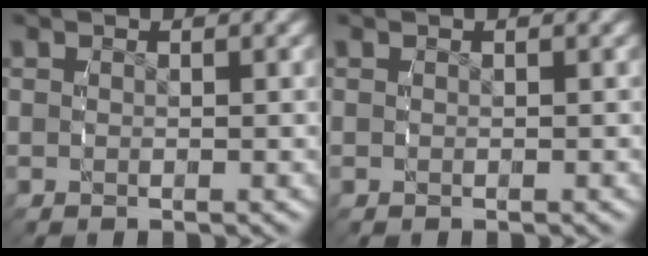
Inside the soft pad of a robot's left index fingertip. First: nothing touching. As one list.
[{"total": 0.0}]